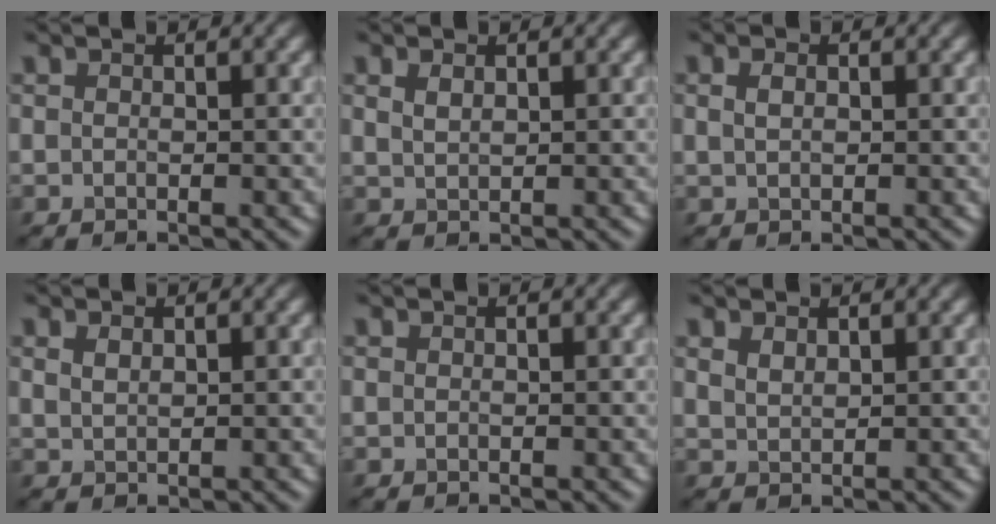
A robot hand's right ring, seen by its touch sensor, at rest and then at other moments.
{"total": 1.2, "force": [0.7, 0.6, 0.8], "torque": [-0.020, 0.000, 0.018]}
{"total": 1.1, "force": [0.3, 0.7, 0.8], "torque": [-0.020, 0.001, 0.009]}
{"total": 1.2, "force": [0.7, 0.6, 0.7], "torque": [-0.018, 0.000, 0.017]}
{"total": 0.0}
{"total": 1.3, "force": [1.0, 0.6, 0.7], "torque": [-0.018, -0.001, 0.024]}